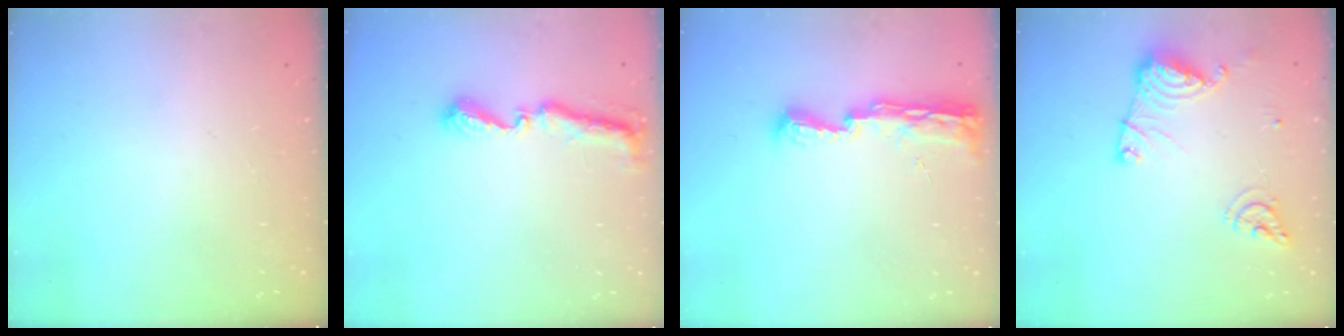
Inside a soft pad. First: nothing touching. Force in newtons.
{"total": 8.1, "press": 8.1, "slide": 0.5}
{"total": 9.3, "press": 9.3, "slide": 0.5}
{"total": 13.6, "press": 13.5, "slide": 1.5}